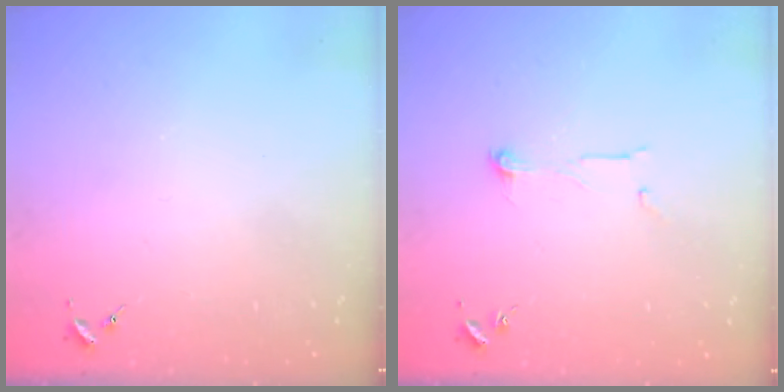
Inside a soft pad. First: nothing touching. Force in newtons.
{"total": 5.5, "press": 5.4, "slide": 0.4}